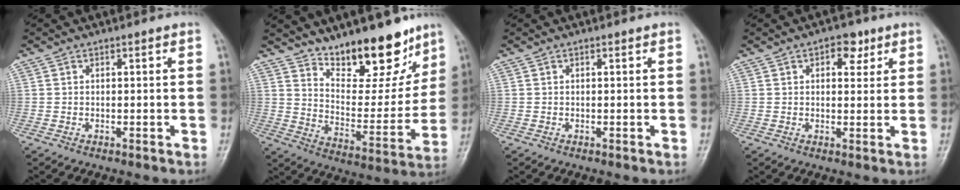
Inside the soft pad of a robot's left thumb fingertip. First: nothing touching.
{"total": 17.0, "force": [12.5, 6.9, 9.2], "torque": [-0.078, -0.091, 0.202]}
{"total": 0.0}
{"total": 4.4, "force": [2.2, 2.6, 2.7], "torque": [-0.013, -0.005, 0.026]}